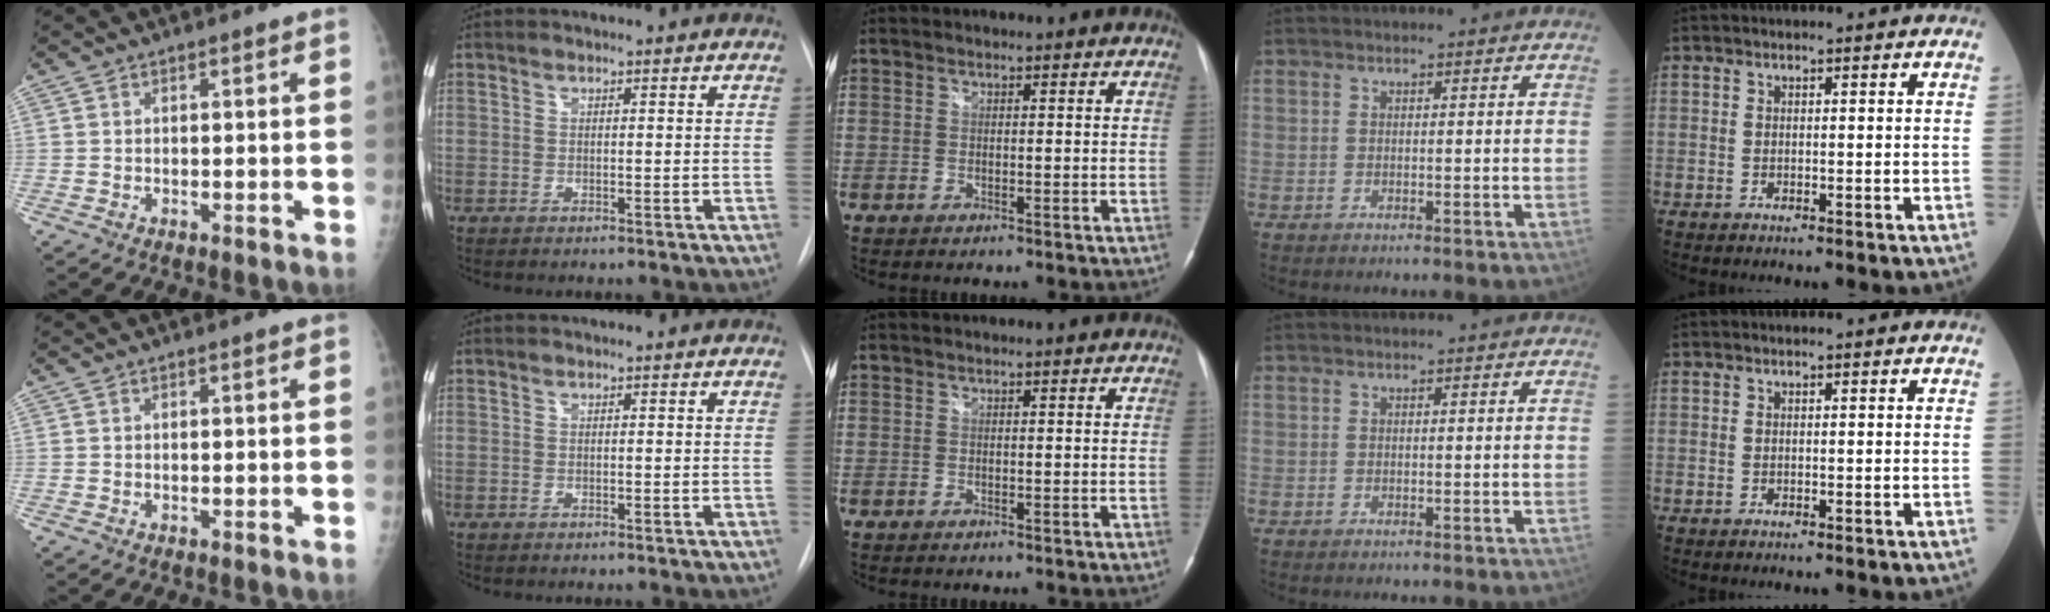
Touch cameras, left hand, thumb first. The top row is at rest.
{}